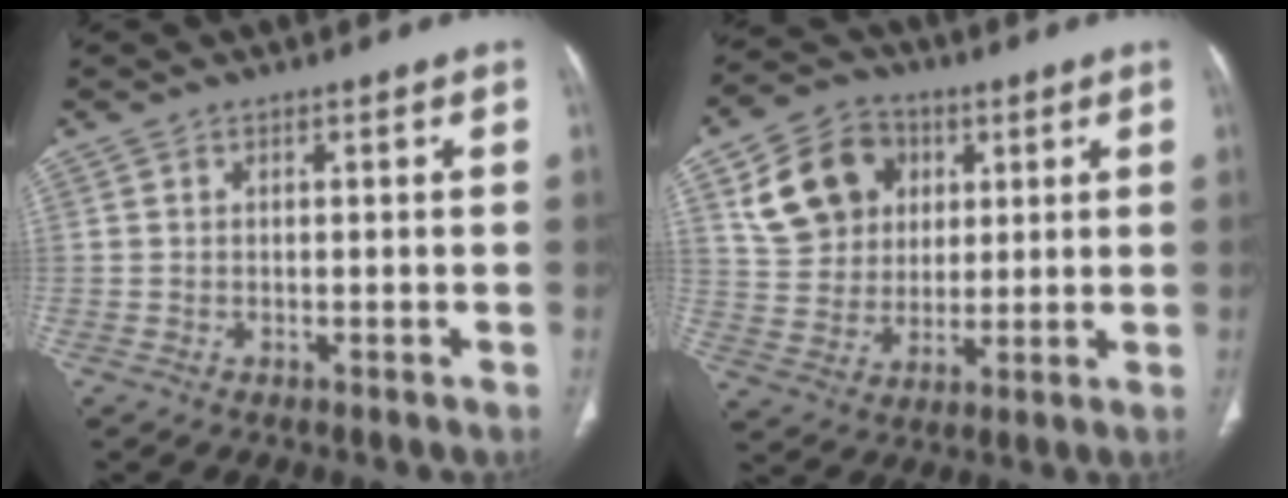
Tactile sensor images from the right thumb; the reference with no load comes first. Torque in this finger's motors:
{"motor_torque": [-0.99, 1.27, -0.01, -0.09, 0.18]}